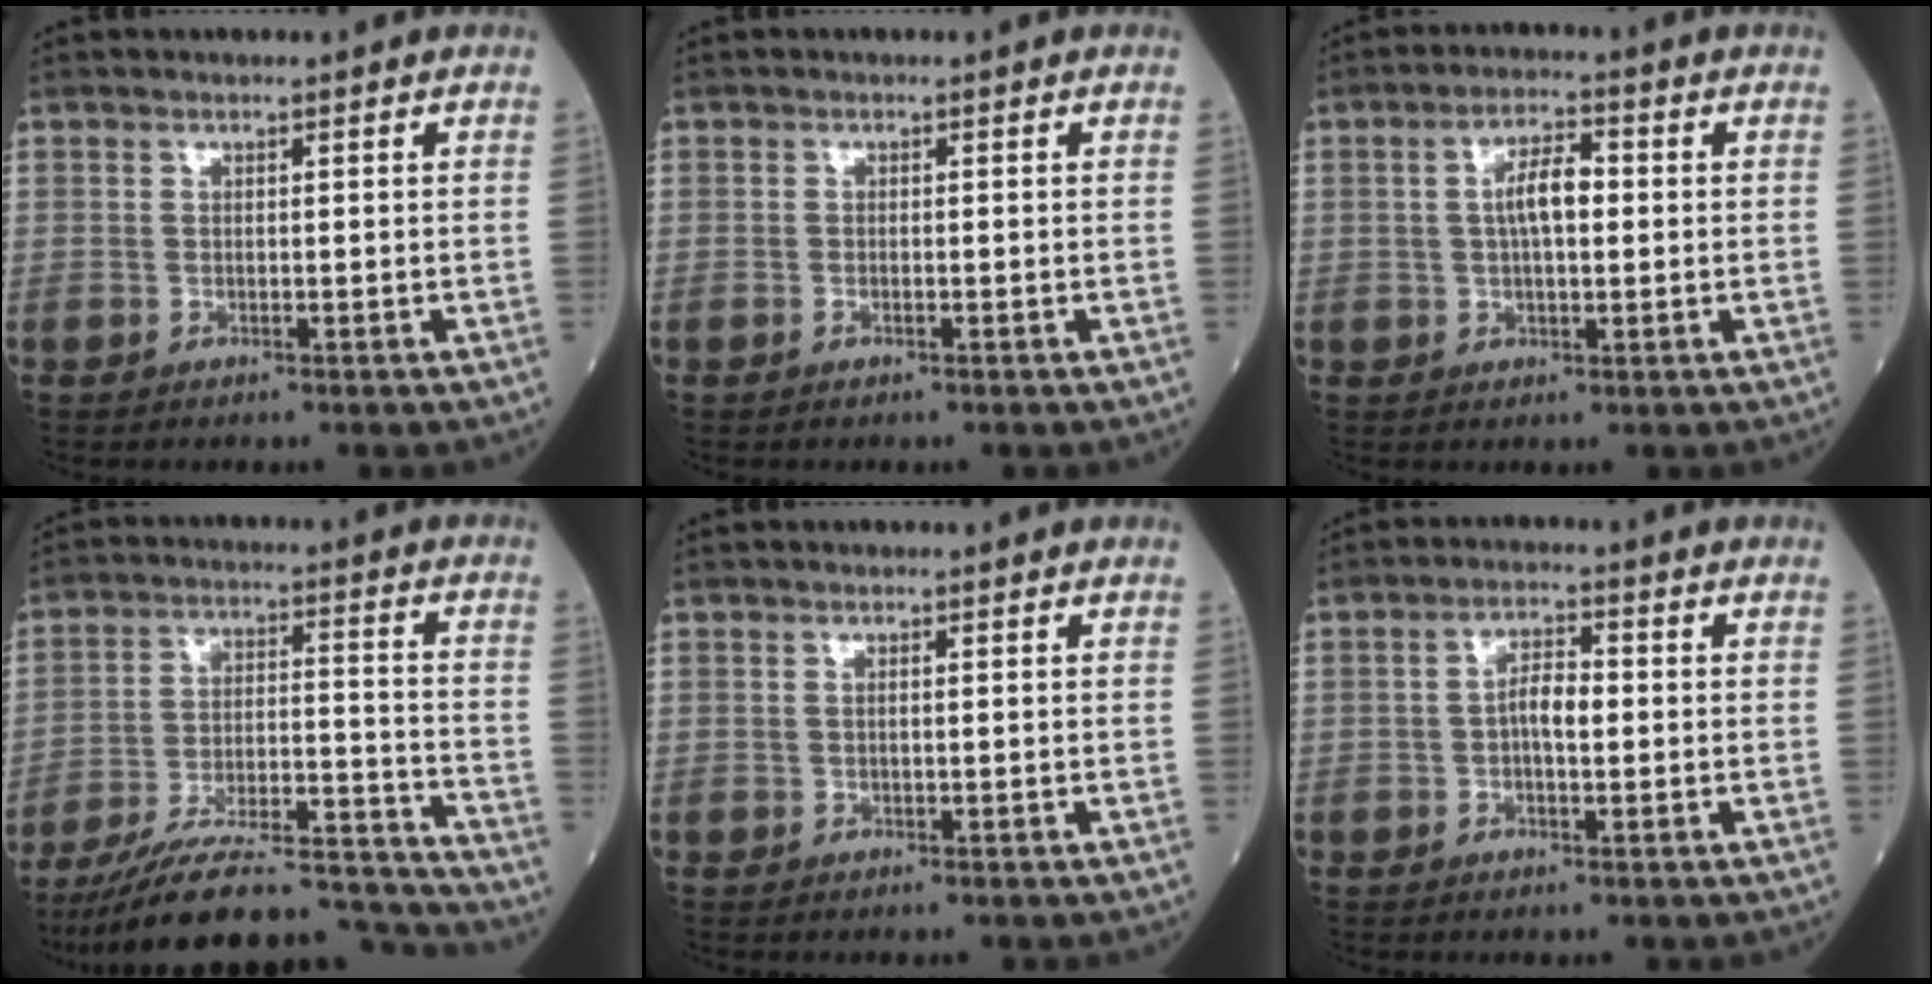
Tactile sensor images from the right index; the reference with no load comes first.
{"total": 1.0, "force": [-0.4, 0.4, 0.8], "torque": [-0.017, -0.001, -0.007]}
{"total": 5.8, "force": [0.6, 2.1, 5.3], "torque": [-0.101, 0.012, 0.008]}
{"total": 21.6, "force": [-20.0, 2.1, 7.9], "torque": [-0.106, 0.015, -0.311]}
{"total": 0.5, "force": [0.1, 0.1, 0.5], "torque": [-0.013, 0.000, 0.000]}
{"total": 4.0, "force": [-0.3, 1.5, 3.7], "torque": [-0.068, 0.011, -0.008]}